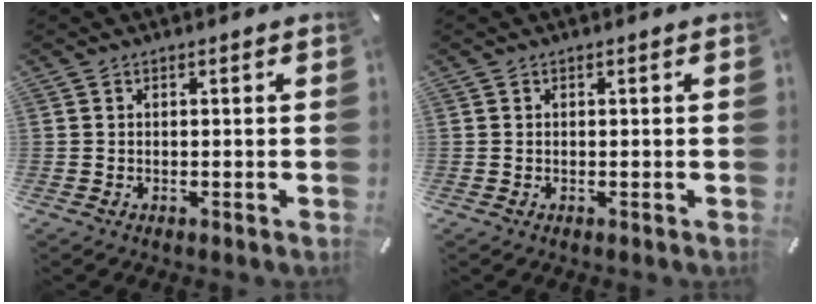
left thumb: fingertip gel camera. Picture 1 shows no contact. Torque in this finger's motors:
{"motor_torque": [-0.03, -0.02, -0.03, 0.03, 0.00]}